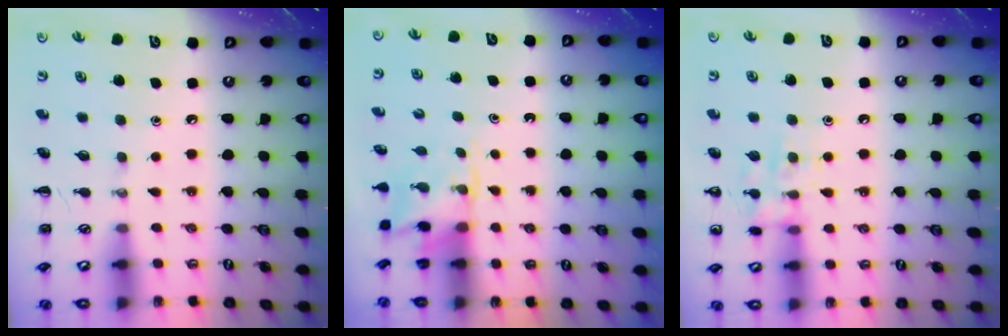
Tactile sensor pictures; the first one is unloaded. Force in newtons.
{"total": 2.8, "press": 2.6, "slide": 1.0}
{"total": 9.7, "press": 9.7, "slide": 0.8}